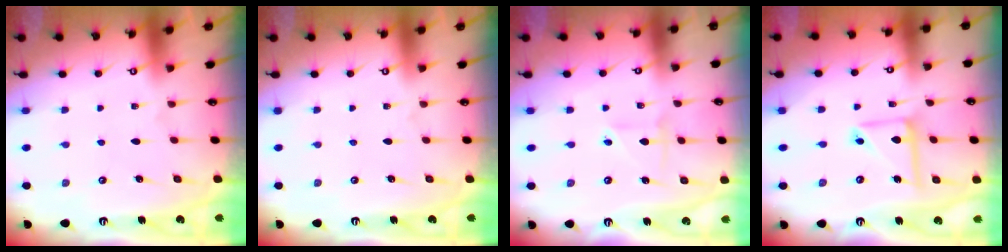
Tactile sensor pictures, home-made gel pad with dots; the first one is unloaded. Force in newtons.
{"total": 0.0}
{"total": 2.5, "press": 2.3, "slide": 0.8}
{"total": 10.2, "press": 10.2, "slide": 0.8}